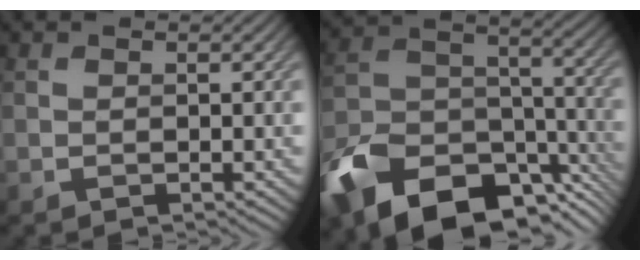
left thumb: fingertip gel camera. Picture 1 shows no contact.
{"total": 17.4, "force": [-11.2, 9.7, 9.1], "torque": [-0.222, -0.054, -0.174]}